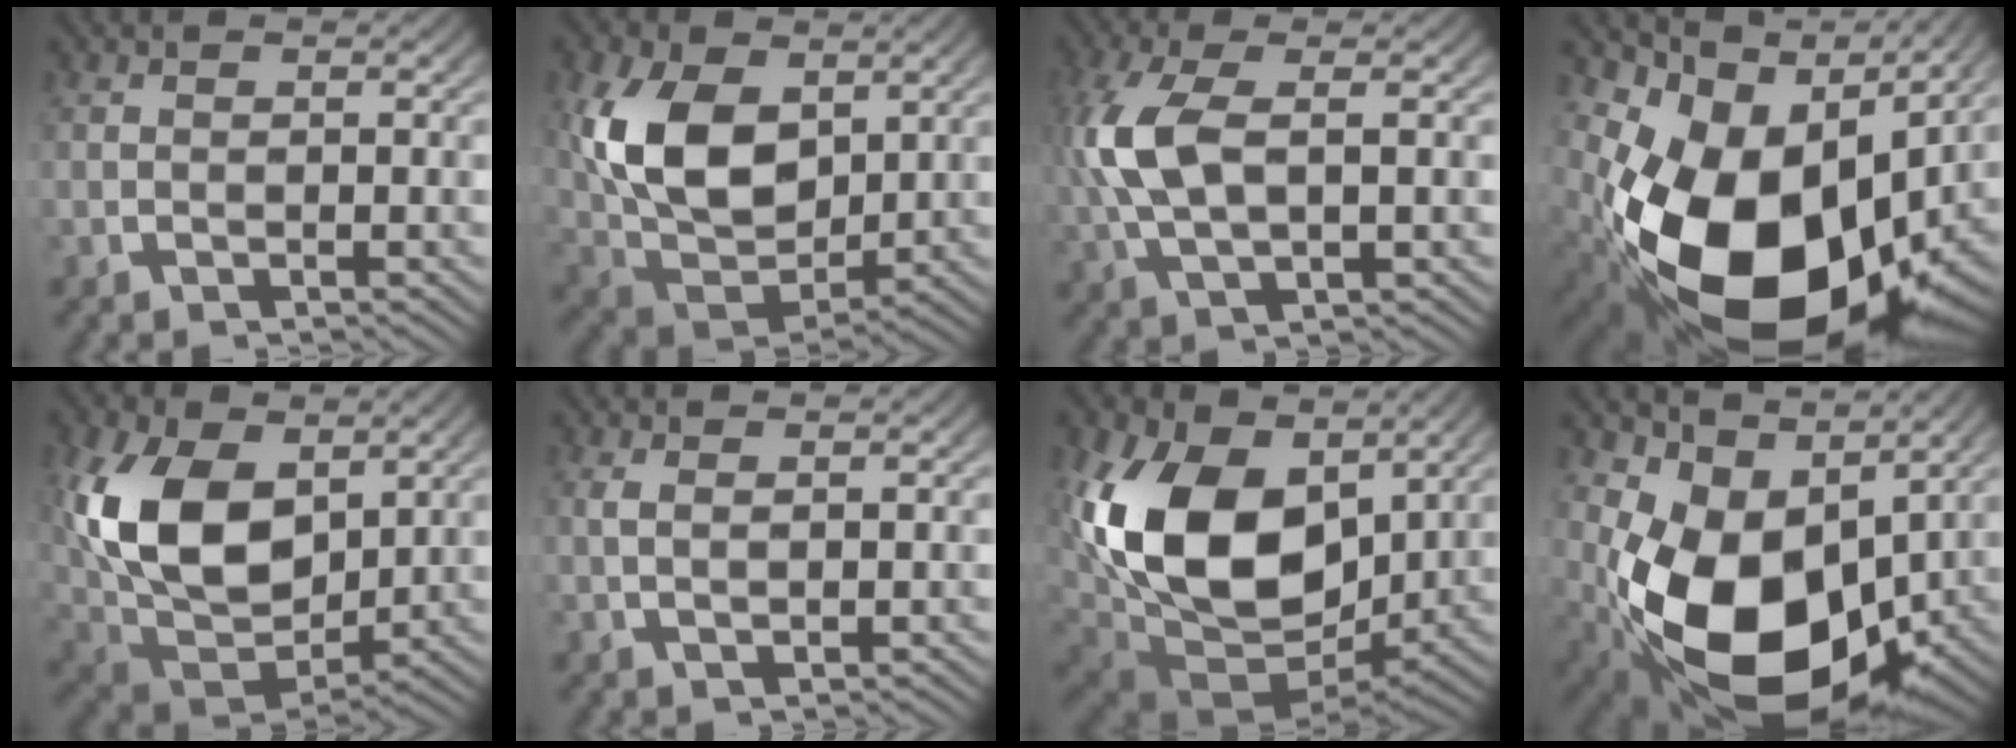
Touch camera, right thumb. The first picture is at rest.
{"total": 10.7, "force": [1.1, 6.9, 8.1], "torque": [-0.186, -0.041, 0.034]}
{"total": 7.0, "force": [0.7, 3.5, 6.0], "torque": [-0.155, -0.009, 0.027]}
{"total": 22.2, "force": [-2.4, 13.4, 17.5], "torque": [-0.311, -0.075, 0.003]}
{"total": 13.0, "force": [0.9, 8.4, 9.9], "torque": [-0.230, -0.053, 0.038]}
{"total": 1.4, "force": [0.8, 0.3, 1.1], "torque": [-0.022, -0.004, 0.023]}
{"total": 17.1, "force": [0.0, 10.8, 13.4], "torque": [-0.314, -0.076, 0.039]}
{"total": 17.4, "force": [-2.4, 11.0, 13.3], "torque": [-0.253, -0.074, -0.003]}